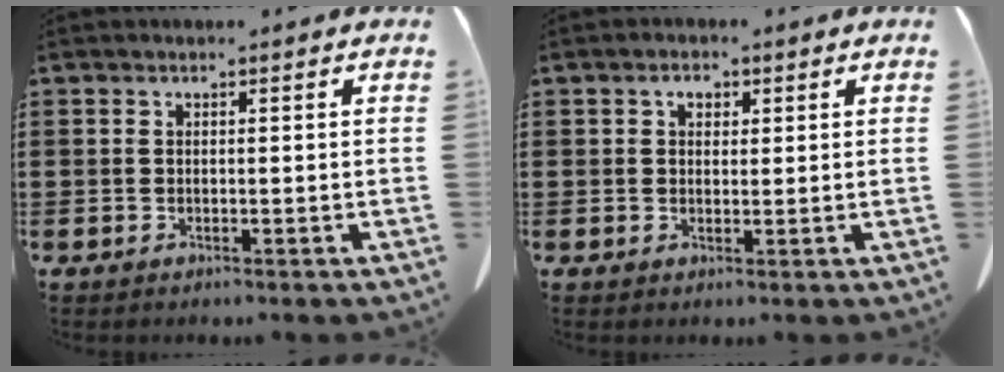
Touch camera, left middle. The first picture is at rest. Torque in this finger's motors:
{"motor_torque": [0.94, 0.89, 0.08, 0.02]}